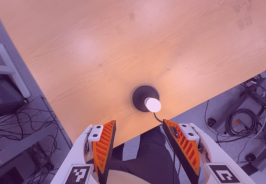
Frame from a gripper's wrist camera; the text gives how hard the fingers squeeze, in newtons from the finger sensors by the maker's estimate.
{"total": 0.0}